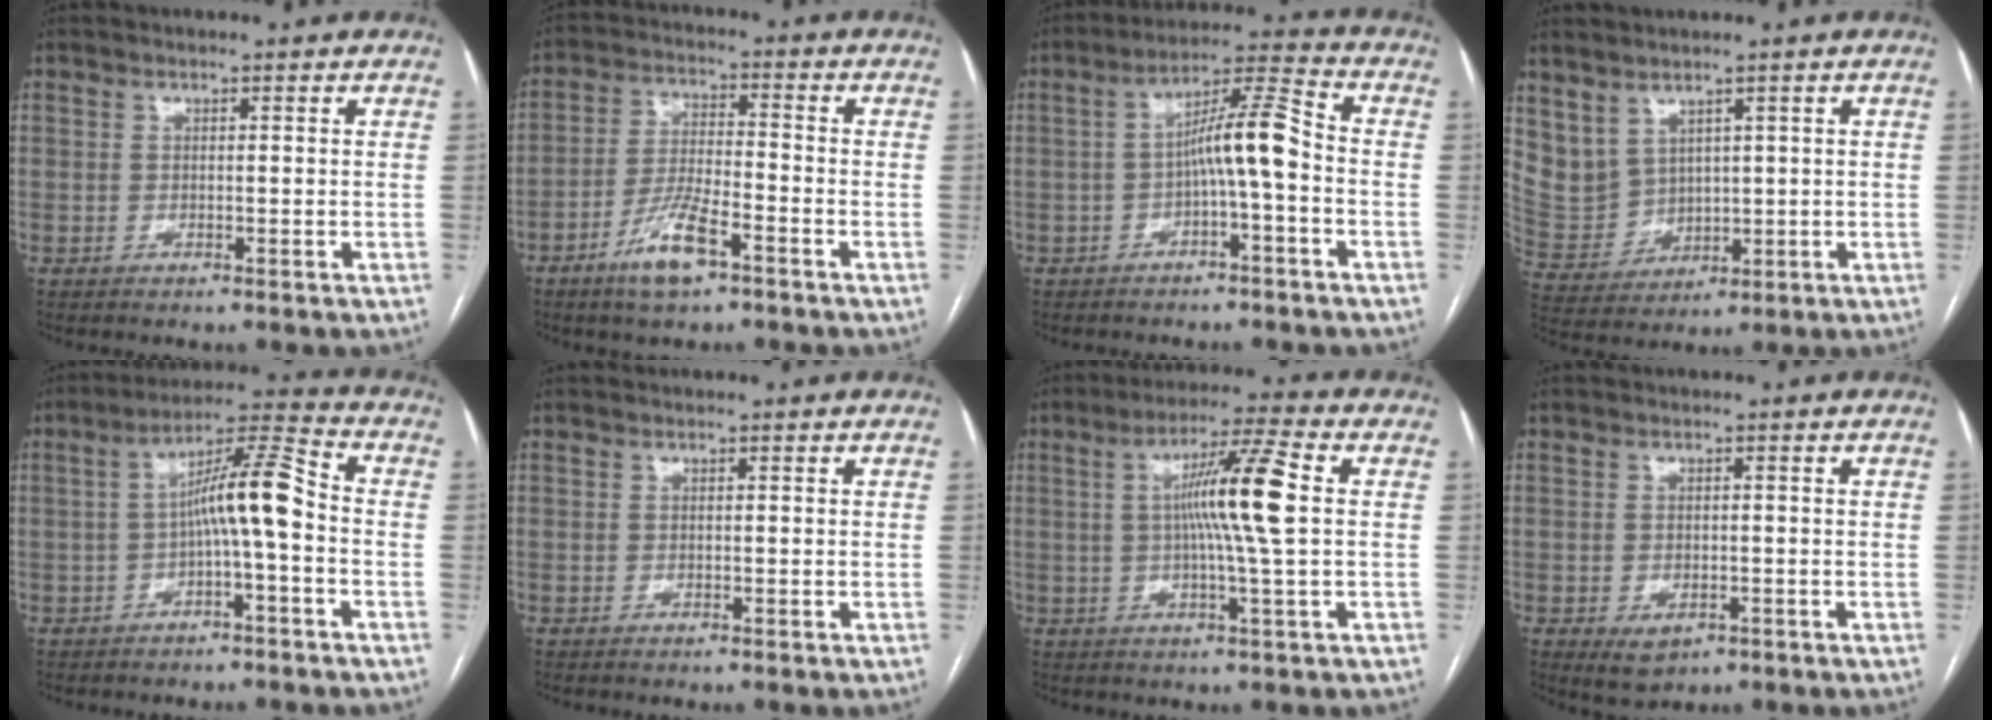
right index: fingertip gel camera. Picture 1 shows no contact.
{"total": 8.2, "force": [-4.9, 1.6, 6.4], "torque": [-0.130, -0.006, -0.090]}
{"total": 7.5, "force": [-1.3, 0.7, 7.4], "torque": [-0.125, 0.026, -0.023]}
{"total": 7.9, "force": [4.1, 6.2, 2.6], "torque": [-0.068, 0.013, 0.109]}
{"total": 9.0, "force": [-1.2, 0.7, 8.9], "torque": [-0.149, 0.031, -0.024]}
{"total": 0.0}
{"total": 10.5, "force": [1.1, -0.8, 10.4], "torque": [-0.181, 0.006, 0.015]}
{"total": 3.3, "force": [-1.4, 2.2, 1.9], "torque": [-0.029, -0.003, -0.008]}